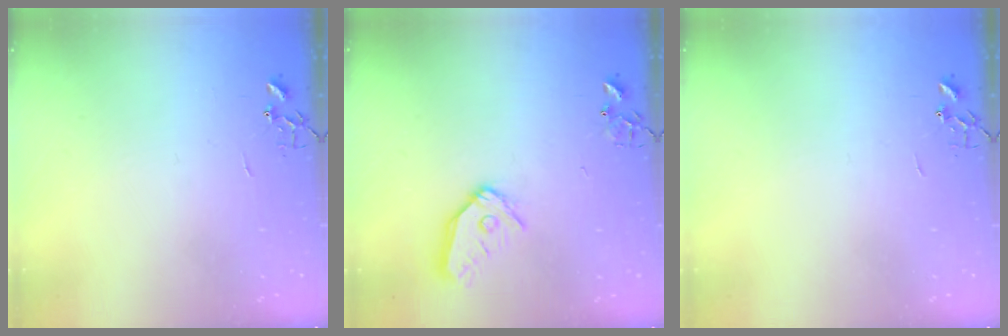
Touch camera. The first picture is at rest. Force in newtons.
{"total": 12.5, "press": 12.4, "slide": 1.6}
{"total": 0.0}